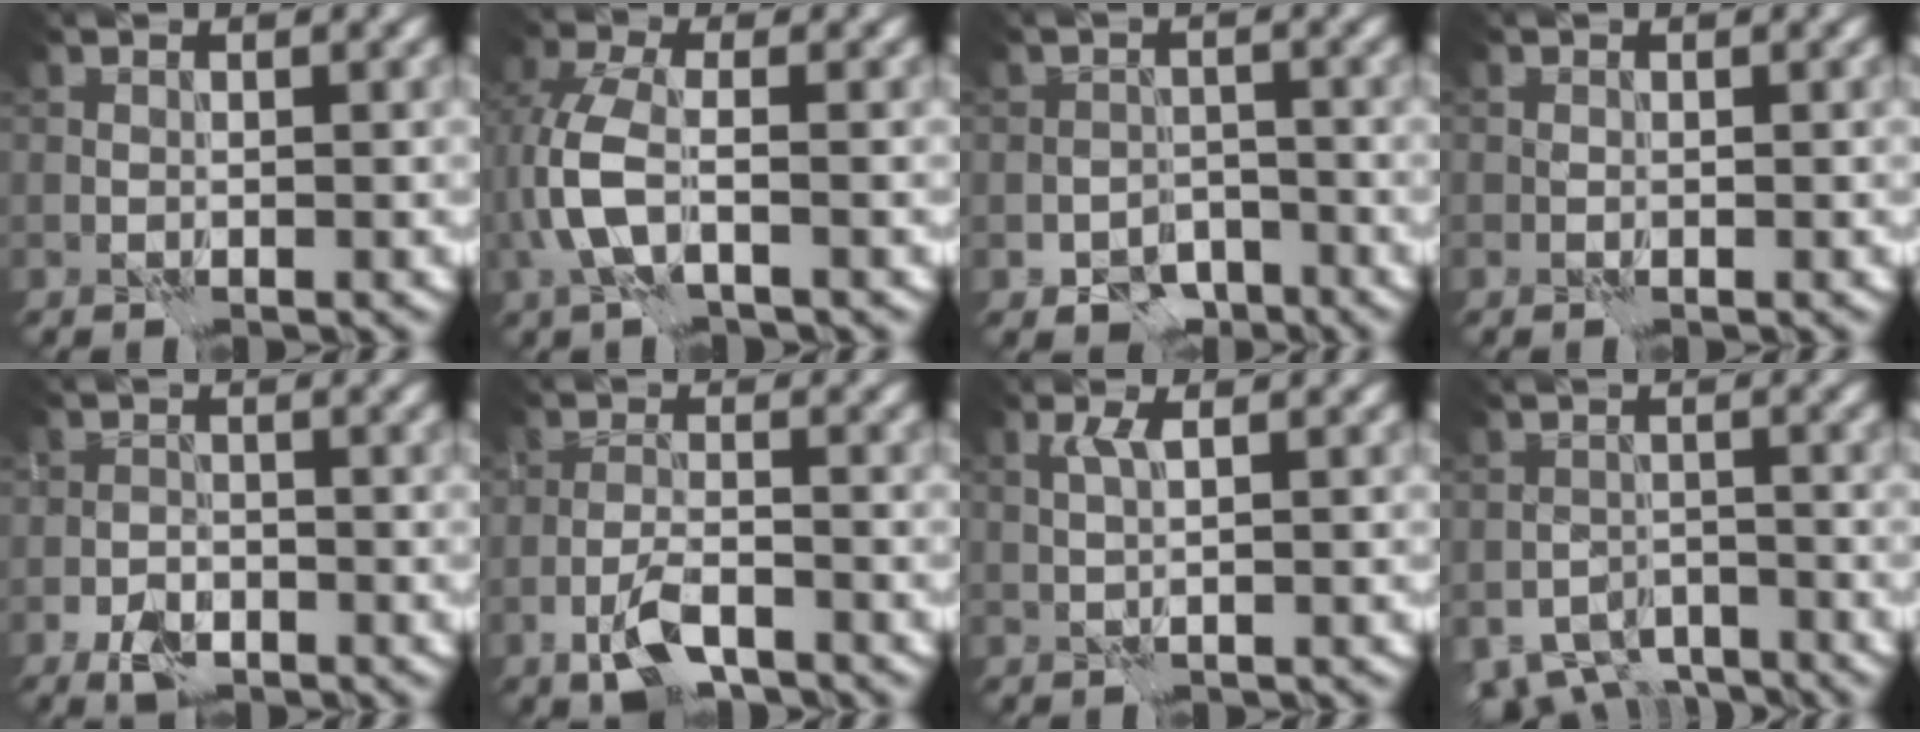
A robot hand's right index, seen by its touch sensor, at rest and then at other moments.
{"total": 4.1, "force": [-0.6, 1.8, 3.7], "torque": [-0.095, 0.008, -0.017]}
{"total": 3.4, "force": [-2.0, 2.3, 1.3], "torque": [-0.015, -0.002, -0.037]}
{"total": 0.0}
{"total": 2.9, "force": [-1.8, 1.6, 1.6], "torque": [-0.027, -0.001, -0.037]}
{"total": 3.6, "force": [-2.2, 1.4, 2.6], "torque": [-0.055, 0.002, -0.046]}
{"total": 1.5, "force": [0.7, 0.0, 1.4], "torque": [-0.031, 0.005, 0.013]}
{"total": 4.6, "force": [-3.7, 2.2, 1.6], "torque": [-0.023, -0.013, -0.063]}